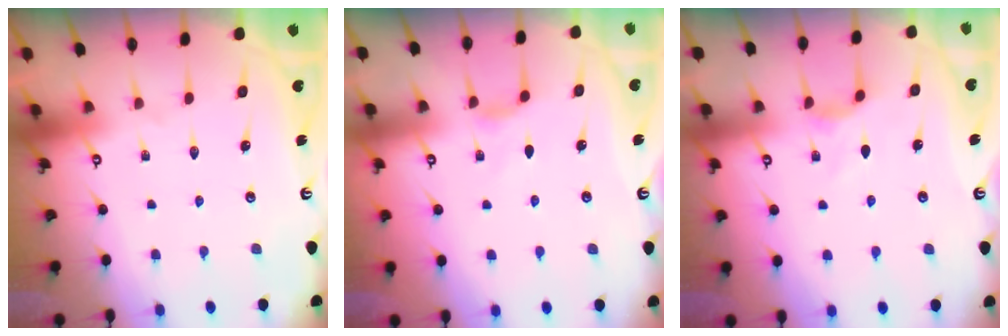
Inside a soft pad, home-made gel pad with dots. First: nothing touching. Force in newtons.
{"total": 3.3, "press": 3.3, "slide": 0.6}
{"total": 3.0, "press": 3.0, "slide": 0.3}